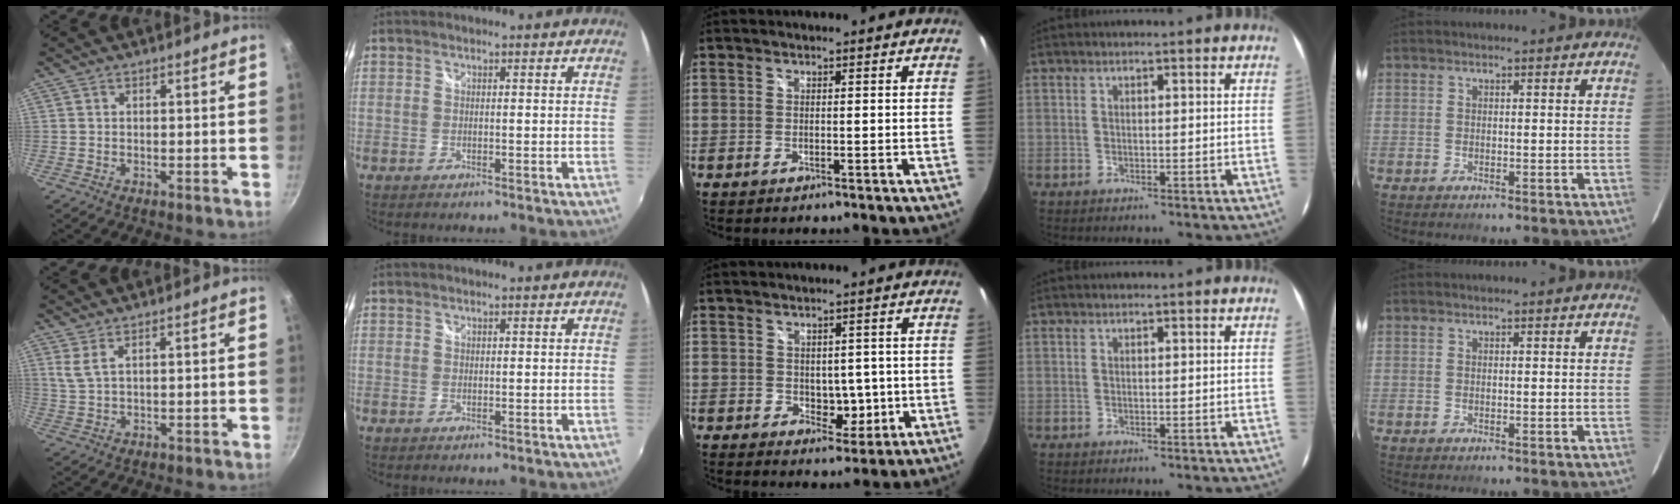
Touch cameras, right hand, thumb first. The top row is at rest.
{"thumb": {"total": 2.7, "force": [1.4, 0.6, 2.2], "torque": [-0.047, -0.009, 0.033]}, "middle": {"total": 4.4, "force": [-0.3, 3.3, 2.9], "torque": [-0.041, -0.004, 0.001]}}